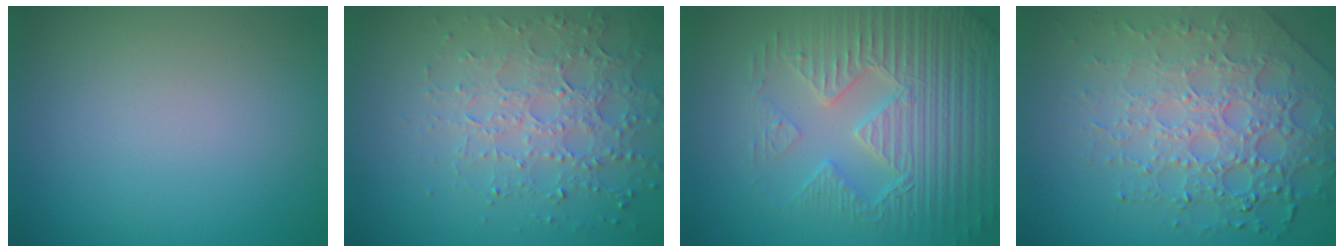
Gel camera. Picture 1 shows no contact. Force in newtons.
{"total": 4.3, "press": 4.2, "slide": 1.1}
{"total": 6.6, "press": 5.5, "slide": 3.6}
{"total": 8.0, "press": 5.6, "slide": 5.8}